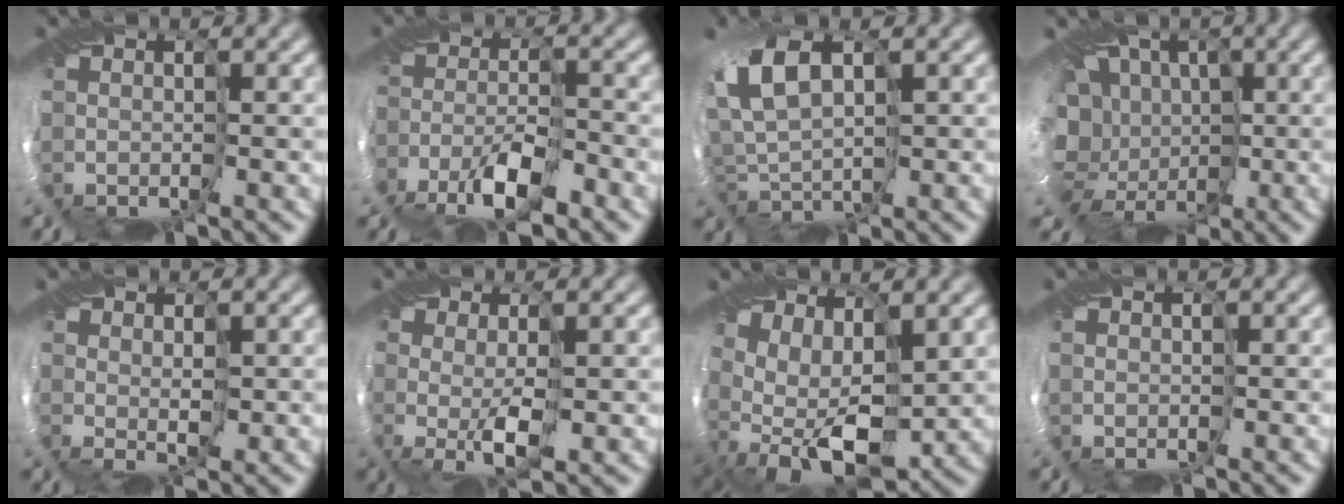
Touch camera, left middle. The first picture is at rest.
{"total": 2.9, "force": [-2.7, -0.2, 0.8], "torque": [-0.002, -0.002, -0.050]}
{"total": 7.7, "force": [-0.3, 4.5, 6.2], "torque": [-0.129, -0.019, 0.000]}
{"total": 12.0, "force": [-1.1, 10.0, 6.5], "torque": [-0.106, 0.011, -0.042]}
{"total": 1.1, "force": [0.9, -0.5, -0.2], "torque": [0.003, 0.000, 0.019]}
{"total": 1.6, "force": [0.1, -1.2, 1.1], "torque": [-0.024, -0.005, 0.003]}
{"total": 9.7, "force": [0.4, 5.4, 8.0], "torque": [-0.159, -0.021, 0.023]}
{"total": 0.0}